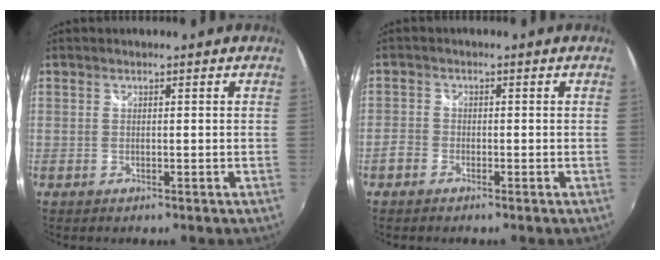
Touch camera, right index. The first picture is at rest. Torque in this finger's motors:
{"motor_torque": [-0.02, -0.05, -0.43, -0.21]}